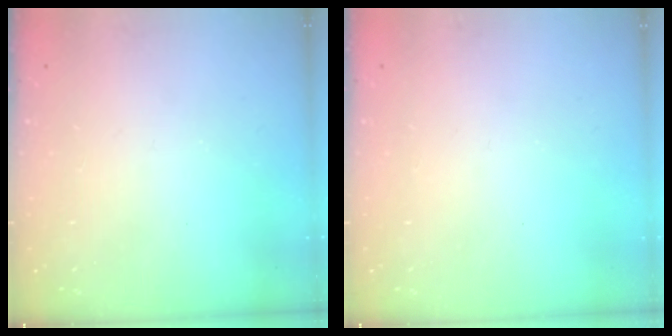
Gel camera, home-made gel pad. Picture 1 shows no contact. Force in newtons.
{"total": 0.0}